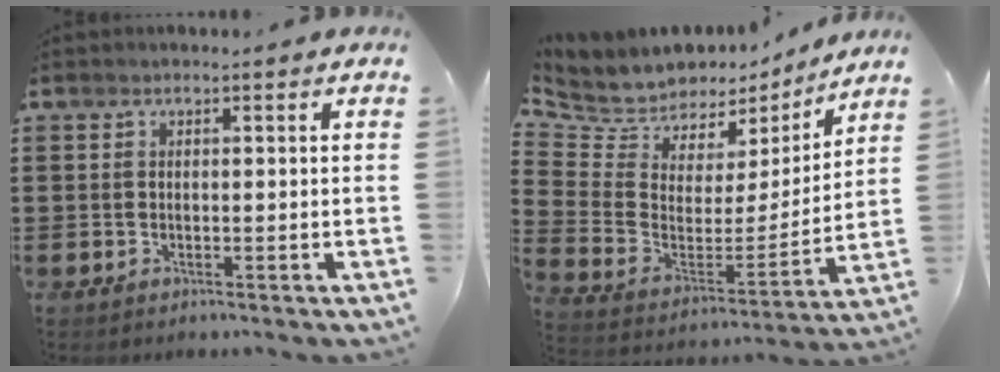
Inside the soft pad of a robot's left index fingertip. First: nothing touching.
{"total": 7.2, "force": [6.5, 3.1, -0.1], "torque": [-0.049, -0.058, 0.116]}